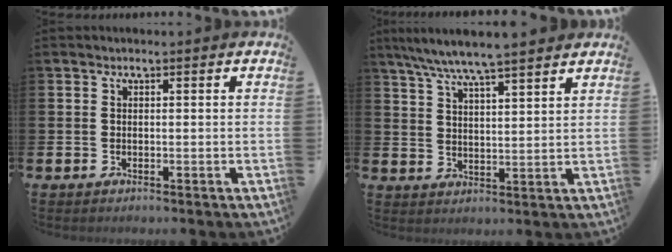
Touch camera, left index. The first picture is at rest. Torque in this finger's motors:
{"motor_torque": [0.95, -1.19, 1.05, 0.21]}